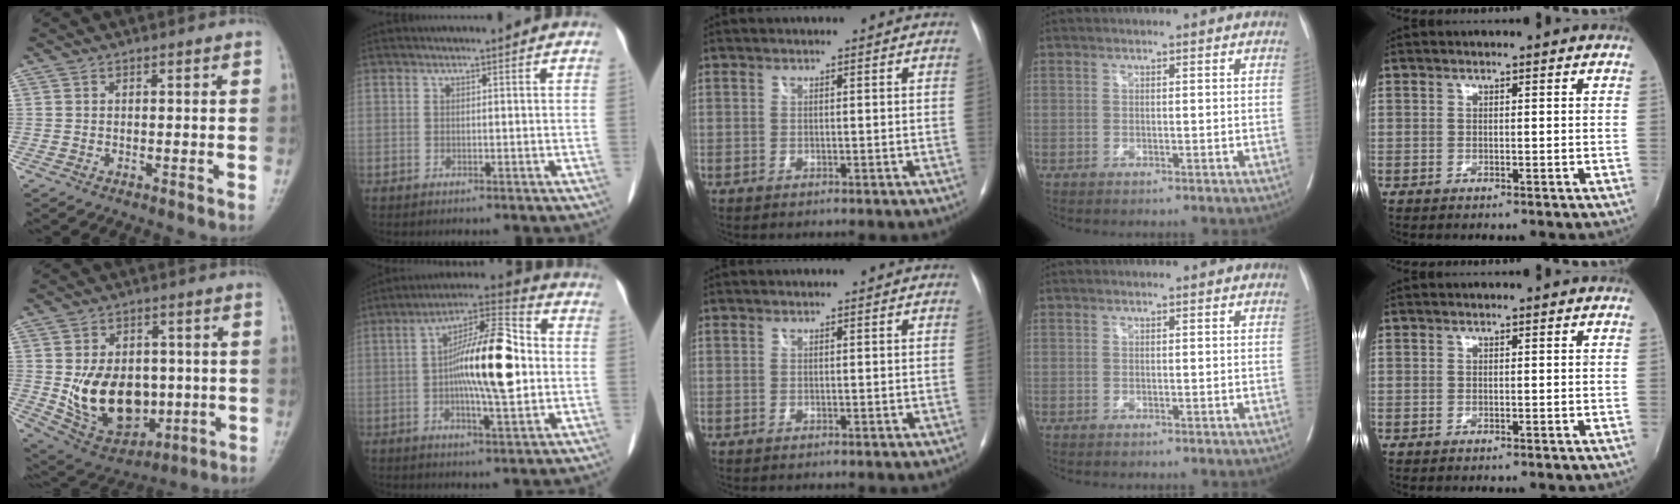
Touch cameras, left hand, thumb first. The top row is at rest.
{"thumb": {"total": 16.7, "force": [-1.3, 11.8, 11.7], "torque": [-0.149, -0.006, 0.009]}, "index": {"total": 14.7, "force": [0.0, 3.5, 14.3], "torque": [-0.247, 0.022, -0.007]}}